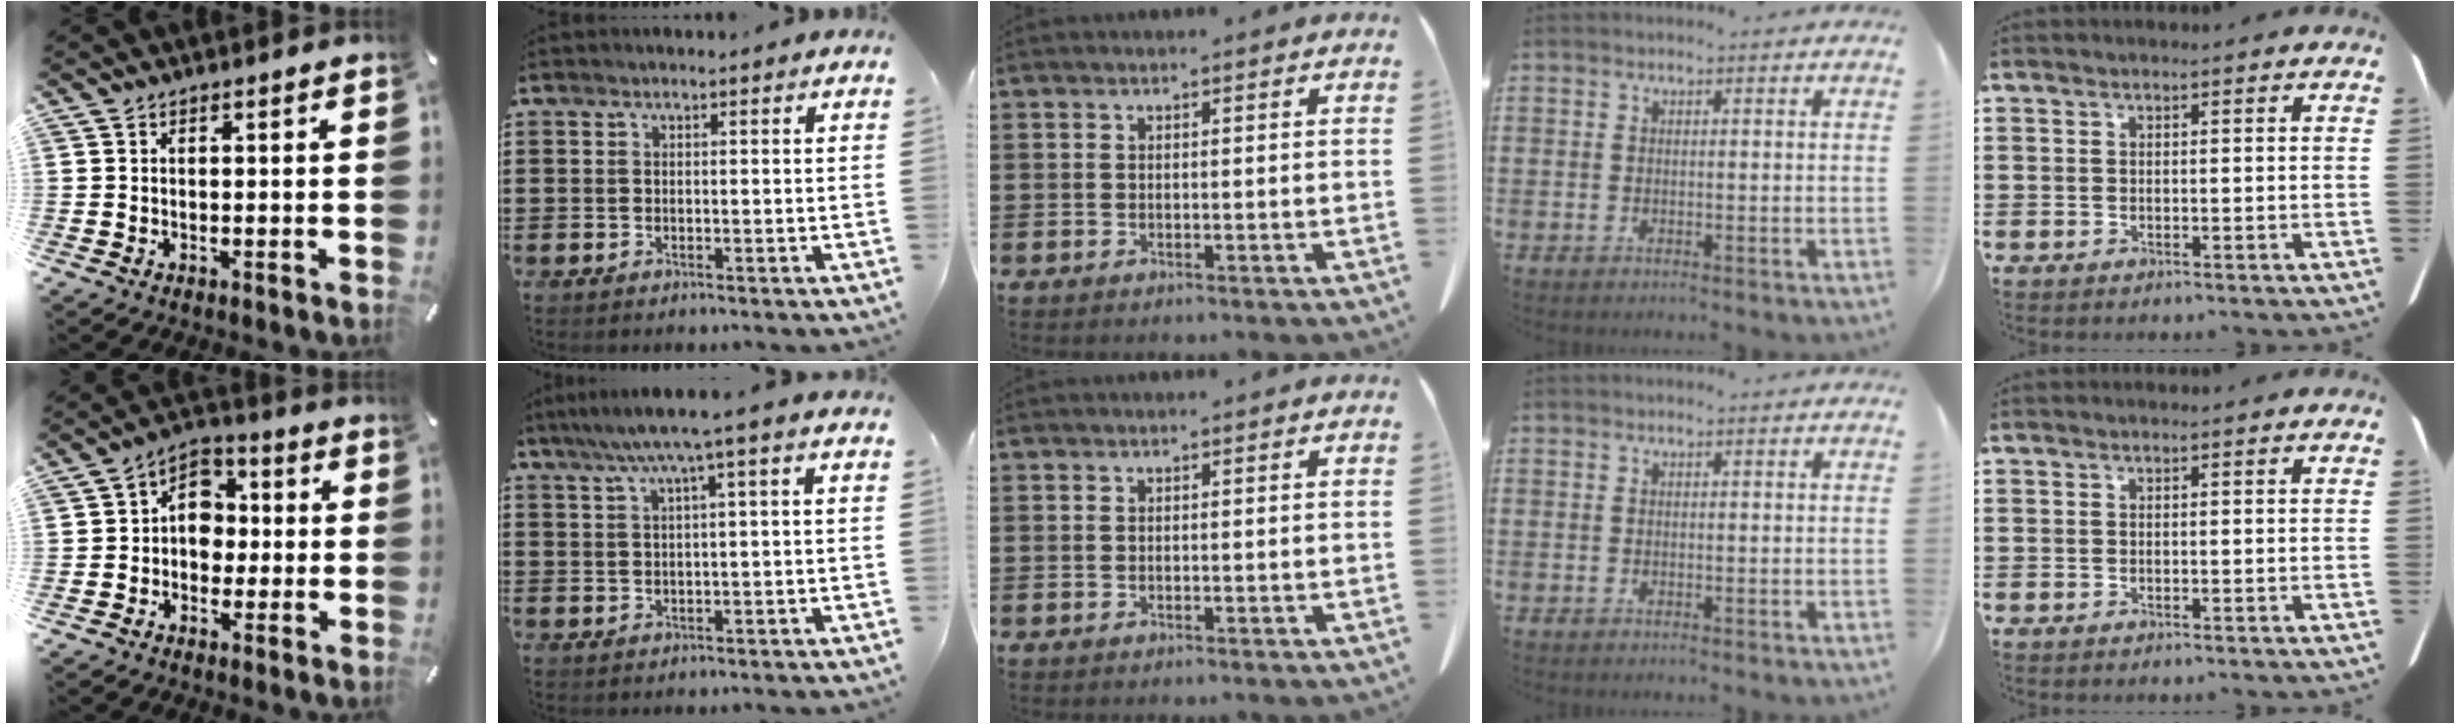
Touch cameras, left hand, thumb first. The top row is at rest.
{"thumb": {"total": 8.0, "force": [-0.6, 6.8, 4.1], "torque": [-0.062, 0.016, -0.013]}, "index": {"total": 4.2, "force": [1.5, -0.3, 3.9], "torque": [-0.079, 0.000, 0.020]}}